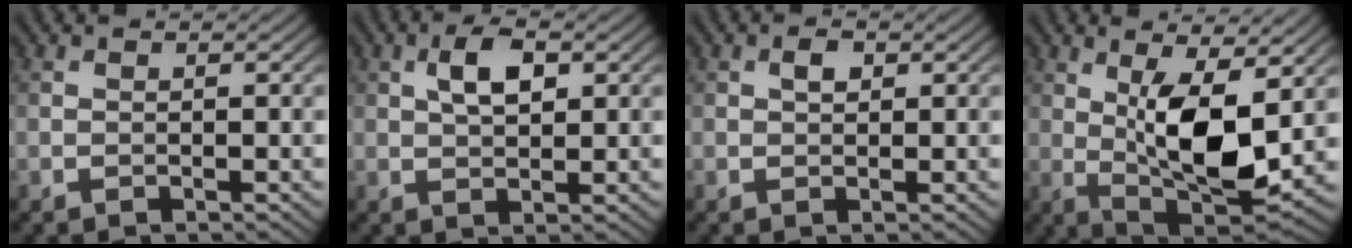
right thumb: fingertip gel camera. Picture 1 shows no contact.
{"total": 4.3, "force": [1.3, 2.0, 3.5], "torque": [-0.073, 0.006, 0.024]}
{"total": 1.4, "force": [0.5, 0.9, 1.0], "torque": [-0.017, 0.002, 0.007]}
{"total": 10.8, "force": [1.4, 4.2, 9.8], "torque": [-0.182, -0.011, 0.031]}